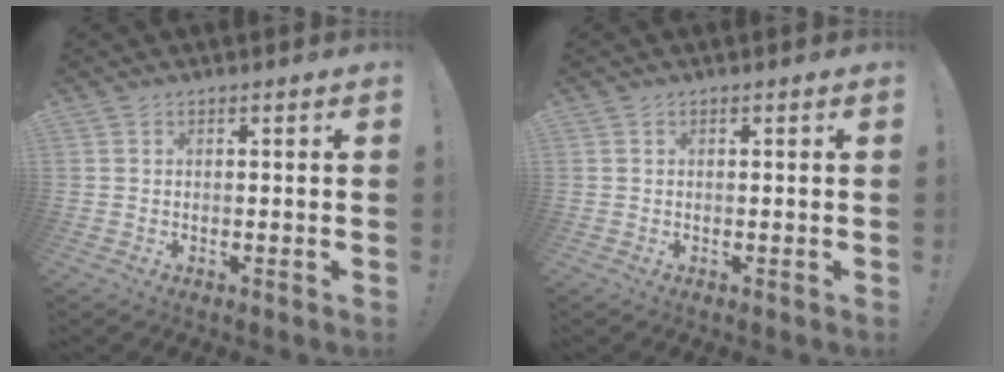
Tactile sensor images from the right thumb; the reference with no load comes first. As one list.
[{"total": 0.0}]